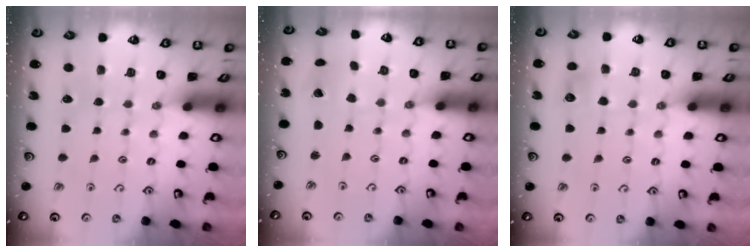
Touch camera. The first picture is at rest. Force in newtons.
{"total": 1.8, "press": 1.8, "slide": 0.4}
{"total": 7.0, "press": 7.0, "slide": 0.7}